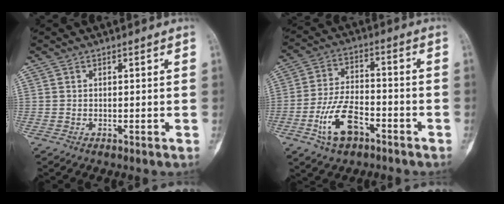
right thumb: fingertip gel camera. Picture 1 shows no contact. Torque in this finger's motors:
{"motor_torque": [0.10, 0.51, 0.51, 0.16, 0.07]}